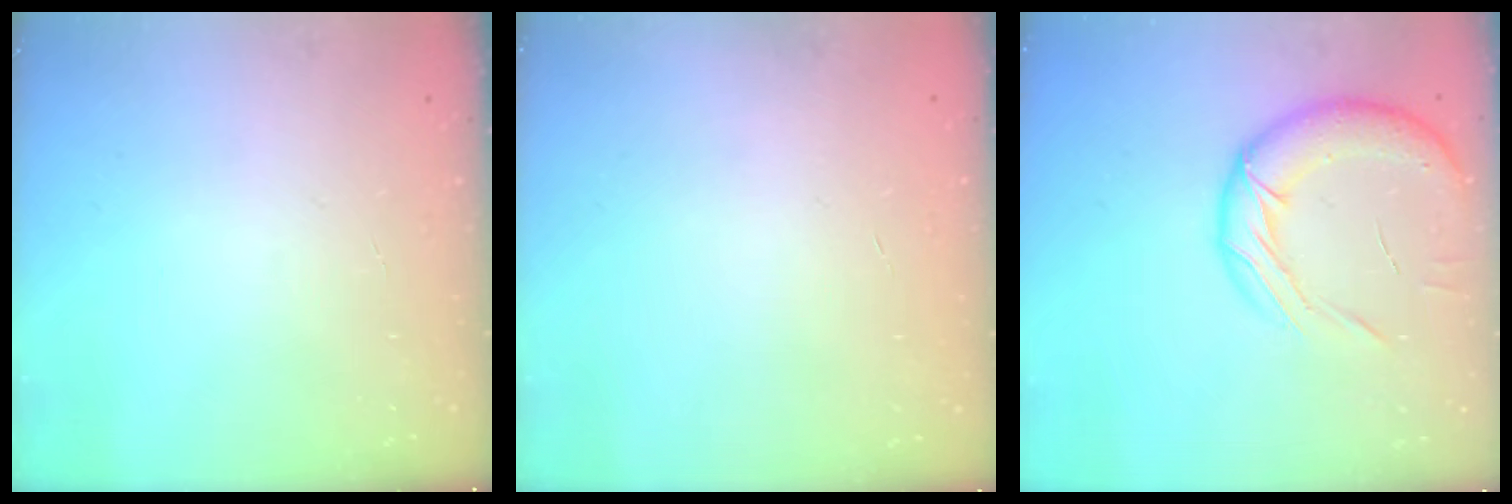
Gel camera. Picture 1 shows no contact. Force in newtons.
{"total": 0.0}
{"total": 15.4, "press": 15.1, "slide": 3.2}